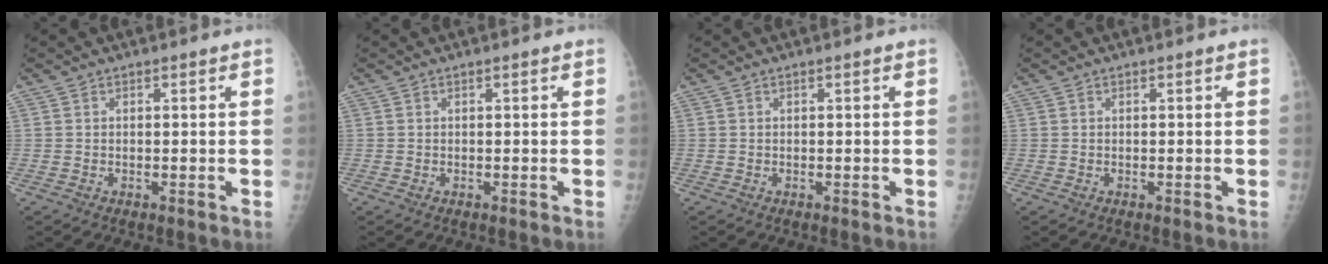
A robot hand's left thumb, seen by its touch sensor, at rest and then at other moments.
{"total": 0.0}
{"total": 0.0}
{"total": 0.0}